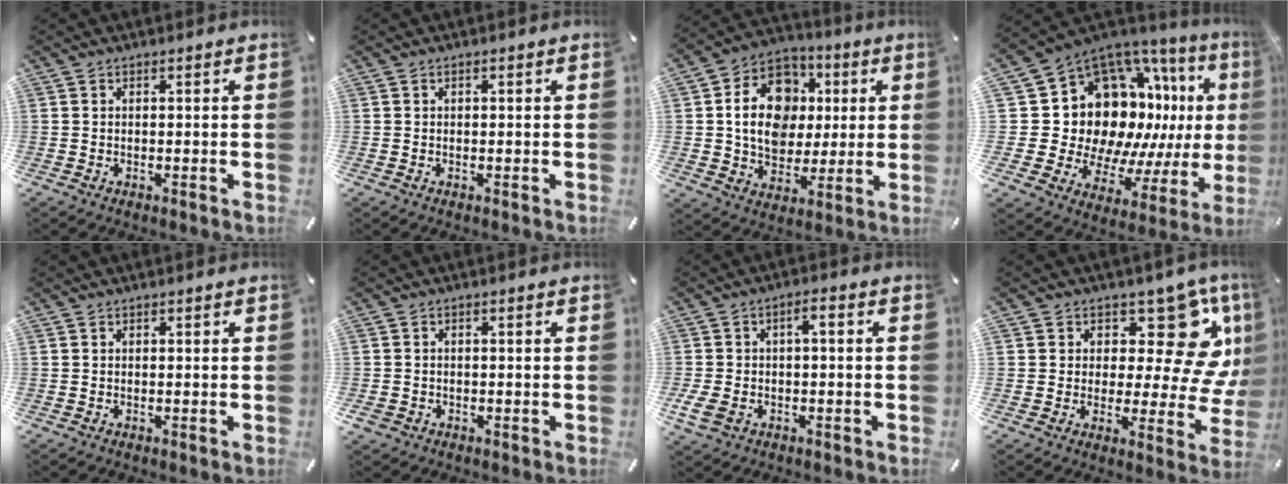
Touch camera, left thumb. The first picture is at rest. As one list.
[{"total": 0.0}, {"total": 15.7, "force": [1.9, 13.1, 8.3], "torque": [-0.151, 0.009, 0.037]}, {"total": 19.6, "force": [5.3, 14.9, 11.6], "torque": [-0.207, -0.084, 0.136]}, {"total": 0.0}, {"total": 1.8, "force": [-0.9, 1.5, 0.5], "torque": [-0.009, 0.004, -0.019]}, {"total": 6.2, "force": [-1.9, 3.6, 4.7], "torque": [-0.098, 0.009, -0.036]}, {"total": 16.7, "force": [8.2, 8.6, 11.8], "torque": [-0.144, -0.067, 0.131]}]